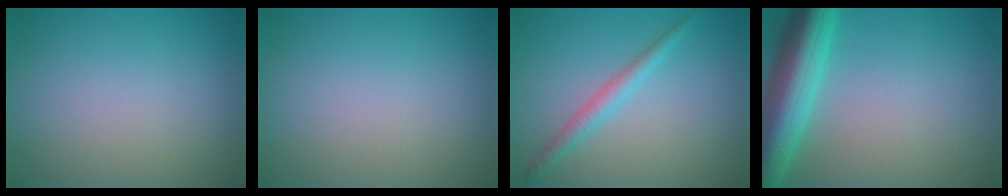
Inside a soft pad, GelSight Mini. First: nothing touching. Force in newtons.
{"total": 0.0}
{"total": 2.0, "press": 2.0, "slide": 0.0}
{"total": 8.1, "press": 8.1, "slide": 0.3}